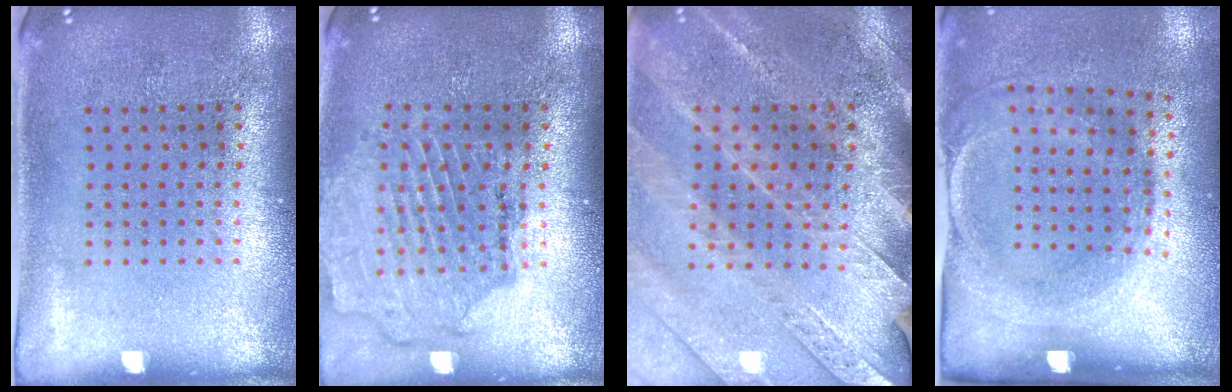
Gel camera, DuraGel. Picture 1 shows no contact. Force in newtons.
{"total": 1.6, "press": 1.5, "slide": 0.3}
{"total": 2.9, "press": 2.8, "slide": 0.4}
{"total": 1.8, "press": 1.2, "slide": 1.3}